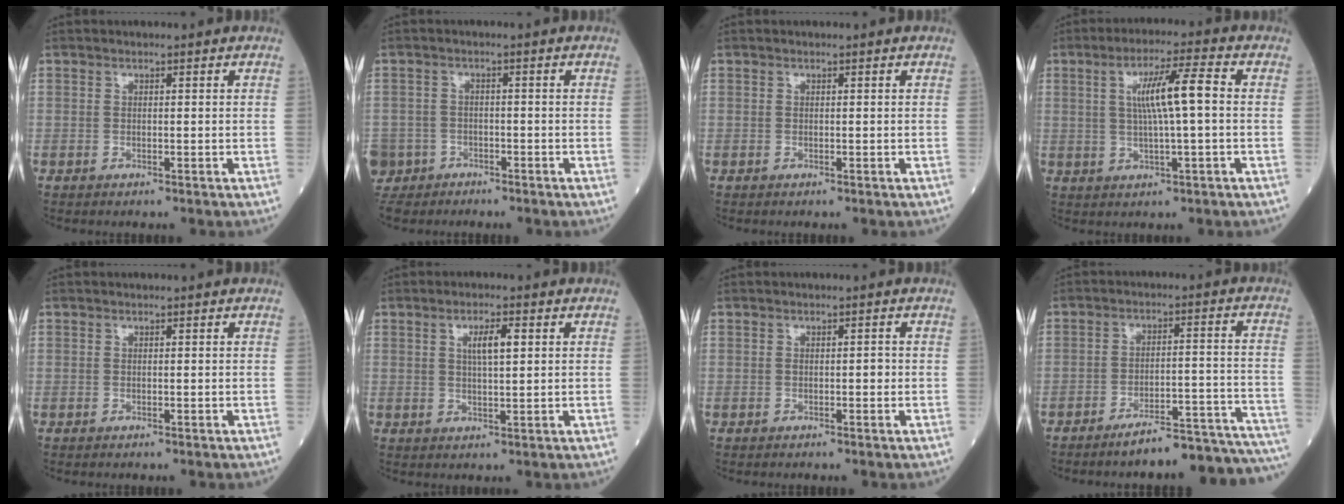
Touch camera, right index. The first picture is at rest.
{"total": 7.5, "force": [-4.6, 5.9, 0.7], "torque": [-0.031, 0.003, -0.082]}
{"total": 0.0}
{"total": 7.8, "force": [0.9, 0.2, 7.7], "torque": [-0.134, 0.010, 0.016]}
{"total": 0.0}
{"total": 4.0, "force": [1.3, 0.7, 3.7], "torque": [-0.064, 0.003, 0.022]}
{"total": 1.1, "force": [-0.2, 0.4, 1.0], "torque": [-0.013, 0.002, -0.003]}
{"total": 15.8, "force": [-14.9, 1.0, 5.1], "torque": [-0.021, 0.039, -0.195]}